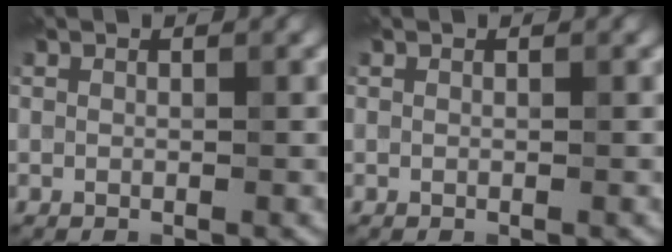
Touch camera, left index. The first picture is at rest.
{"total": 0.0}